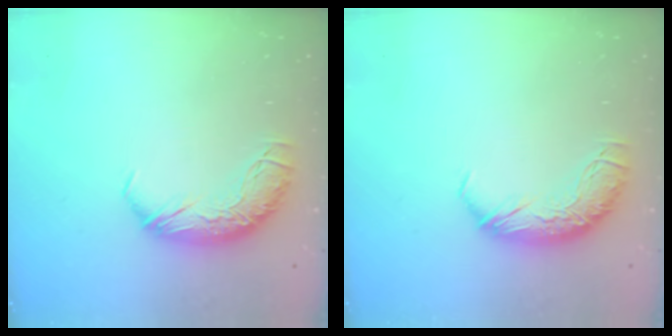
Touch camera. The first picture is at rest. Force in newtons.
{"total": 0.0}